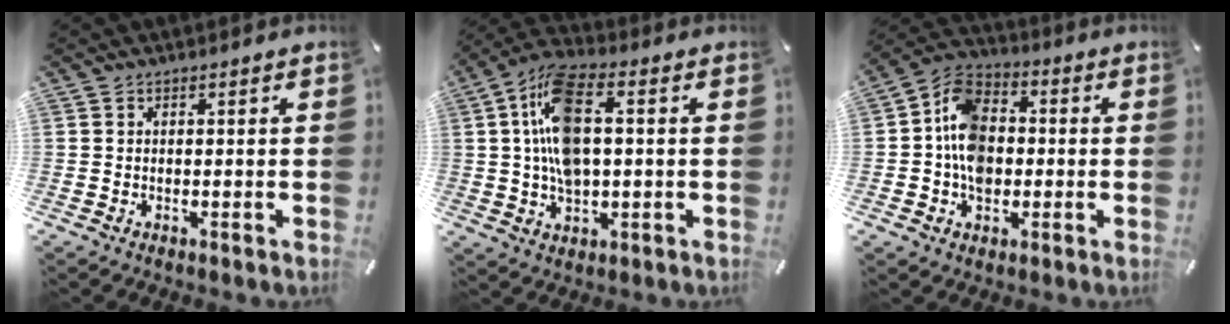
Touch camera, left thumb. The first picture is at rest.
{"total": 12.8, "force": [1.4, 6.9, 10.6], "torque": [-0.220, 0.001, 0.025]}
{"total": 10.7, "force": [-1.7, 8.4, 6.4], "torque": [-0.137, 0.022, -0.031]}